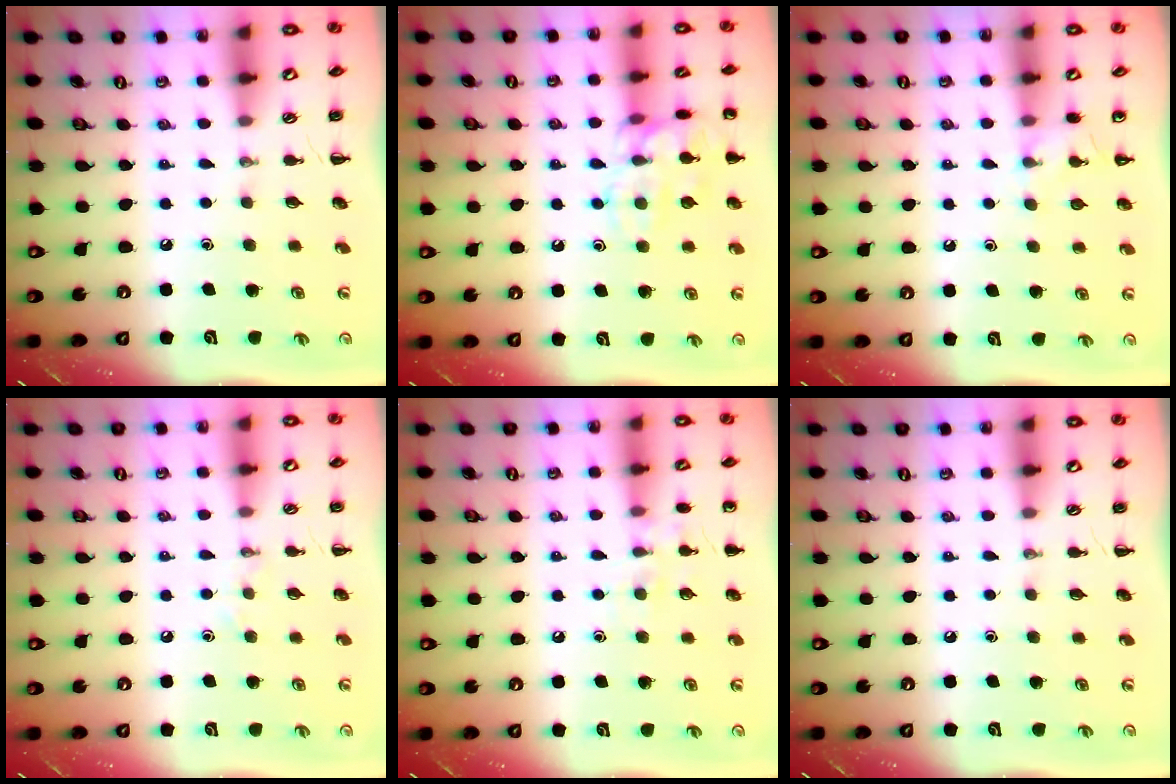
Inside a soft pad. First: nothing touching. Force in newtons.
{"total": 13.3, "press": 13.3, "slide": 0.4}
{"total": 5.0, "press": 4.8, "slide": 1.5}
{"total": 3.2, "press": 3.1, "slide": 0.9}
{"total": 7.1, "press": 7.0, "slide": 1.4}
{"total": 0.0}